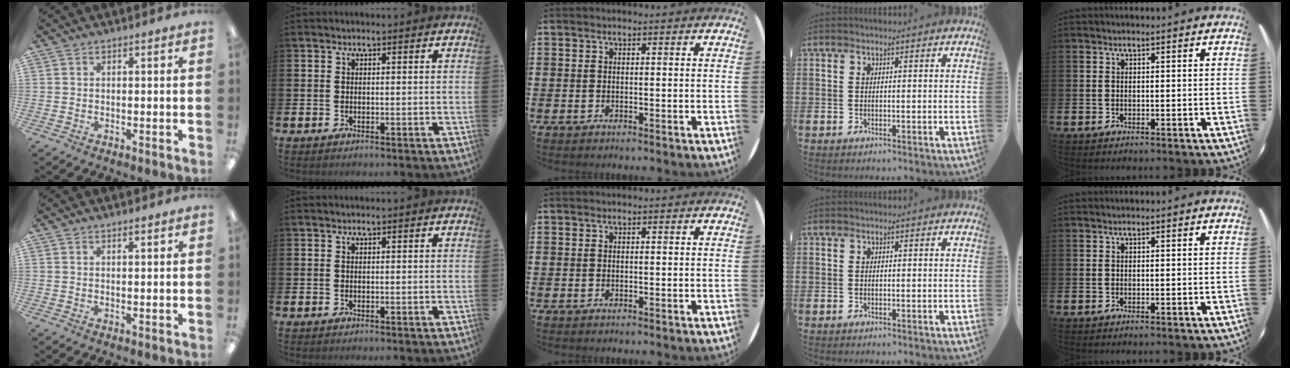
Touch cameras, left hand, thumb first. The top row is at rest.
{"thumb": {"total": 1.2, "force": [1.1, 0.2, 0.6], "torque": [-0.013, -0.001, 0.019]}}